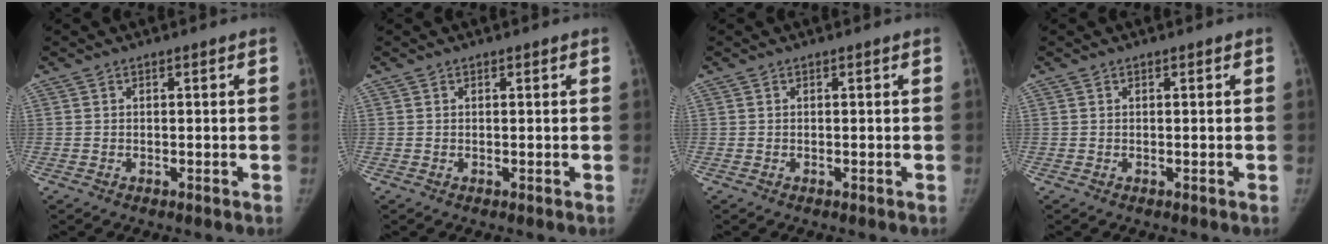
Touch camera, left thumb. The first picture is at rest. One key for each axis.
{"total": 0.0}
{"total": 0.0}
{"total": 0.0}